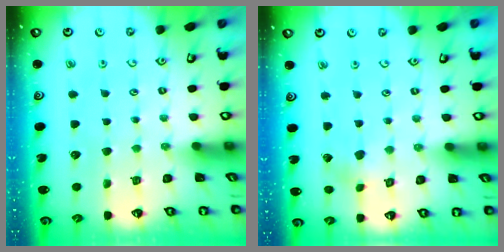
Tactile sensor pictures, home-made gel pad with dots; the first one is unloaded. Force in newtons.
{"total": 2.5, "press": 2.4, "slide": 0.7}